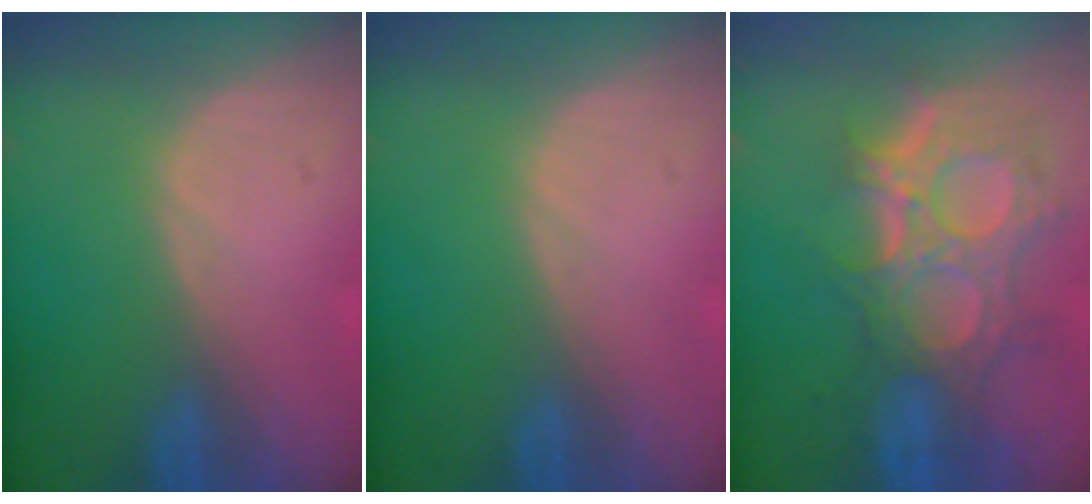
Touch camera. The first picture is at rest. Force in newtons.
{"total": 0.0}
{"total": 12.0, "press": 10.7, "slide": 5.3}